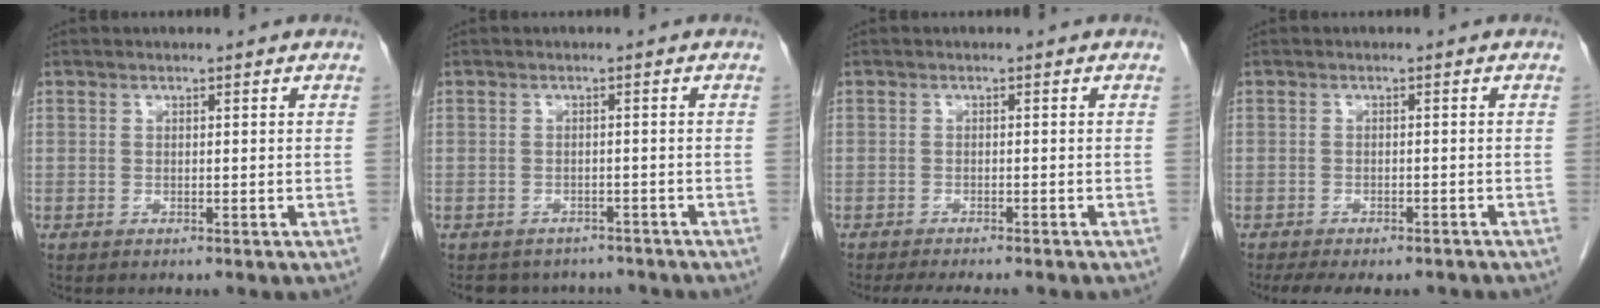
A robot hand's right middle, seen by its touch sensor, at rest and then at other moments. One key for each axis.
{"total": 6.2, "fx": -5.5, "fy": 2.8, "fz": 0.4, "tx": 0.002, "ty": 0.009, "tz": -0.064}
{"total": 7.5, "fx": -6.5, "fy": 1.4, "fz": 3.5, "tx": -0.045, "ty": -0.009, "tz": -0.090}
{"total": 9.6, "fx": -7.9, "fy": 3.4, "fz": 4.3, "tx": -0.070, "ty": -0.005, "tz": -0.102}